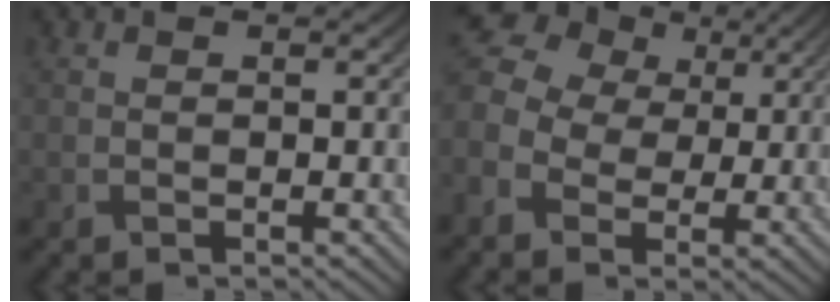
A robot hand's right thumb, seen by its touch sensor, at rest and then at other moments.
{"total": 9.6, "force": [0.5, 7.6, 5.8], "torque": [-0.157, 0.008, 0.007]}